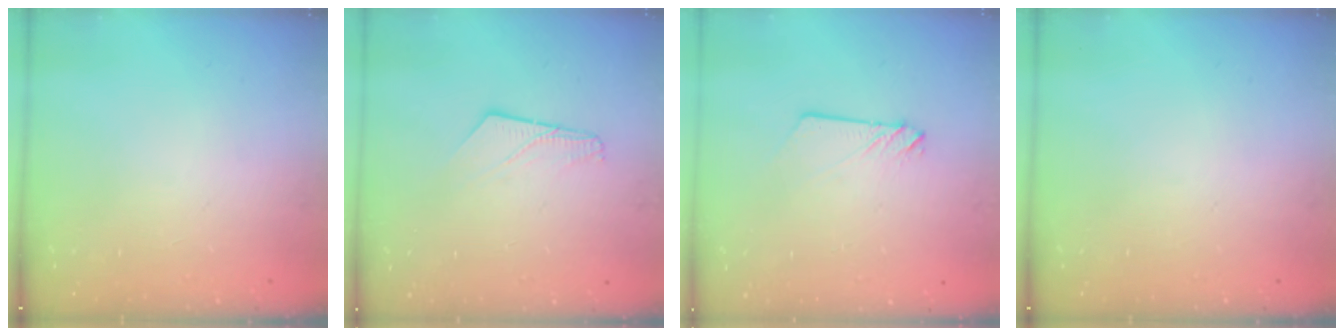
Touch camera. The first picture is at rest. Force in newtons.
{"total": 6.3, "press": 6.3, "slide": 0.5}
{"total": 2.3, "press": 2.3, "slide": 0.2}
{"total": 0.0}